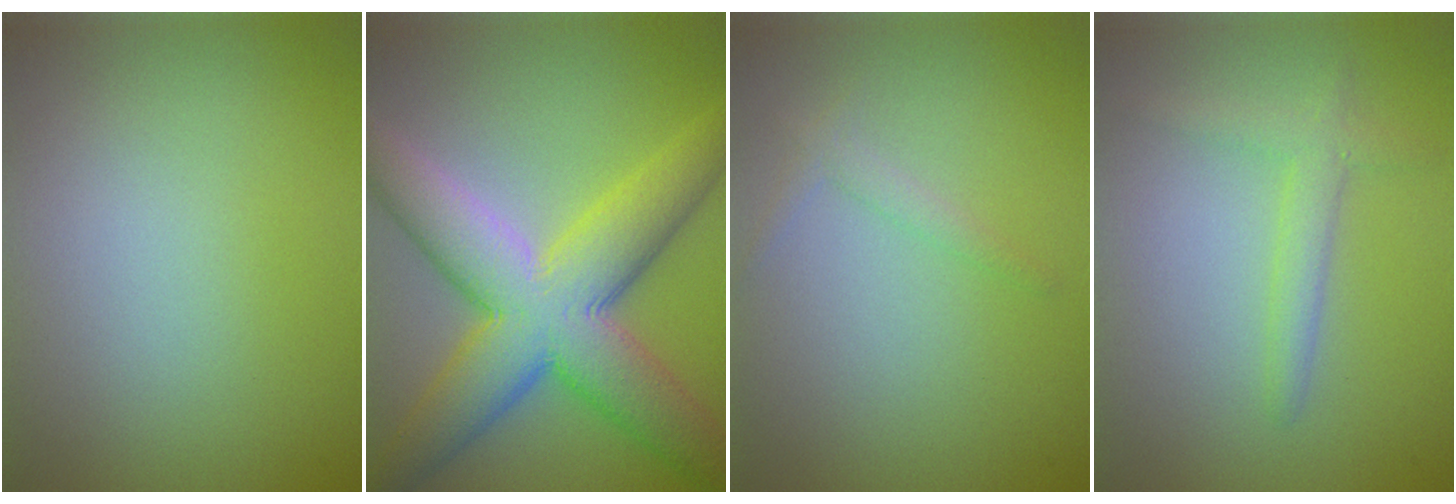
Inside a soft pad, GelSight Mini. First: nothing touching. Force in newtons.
{"total": 11.0, "press": 11.0, "slide": 0.5}
{"total": 1.1, "press": 1.1, "slide": 0.1}
{"total": 2.1, "press": 2.1, "slide": 0.1}